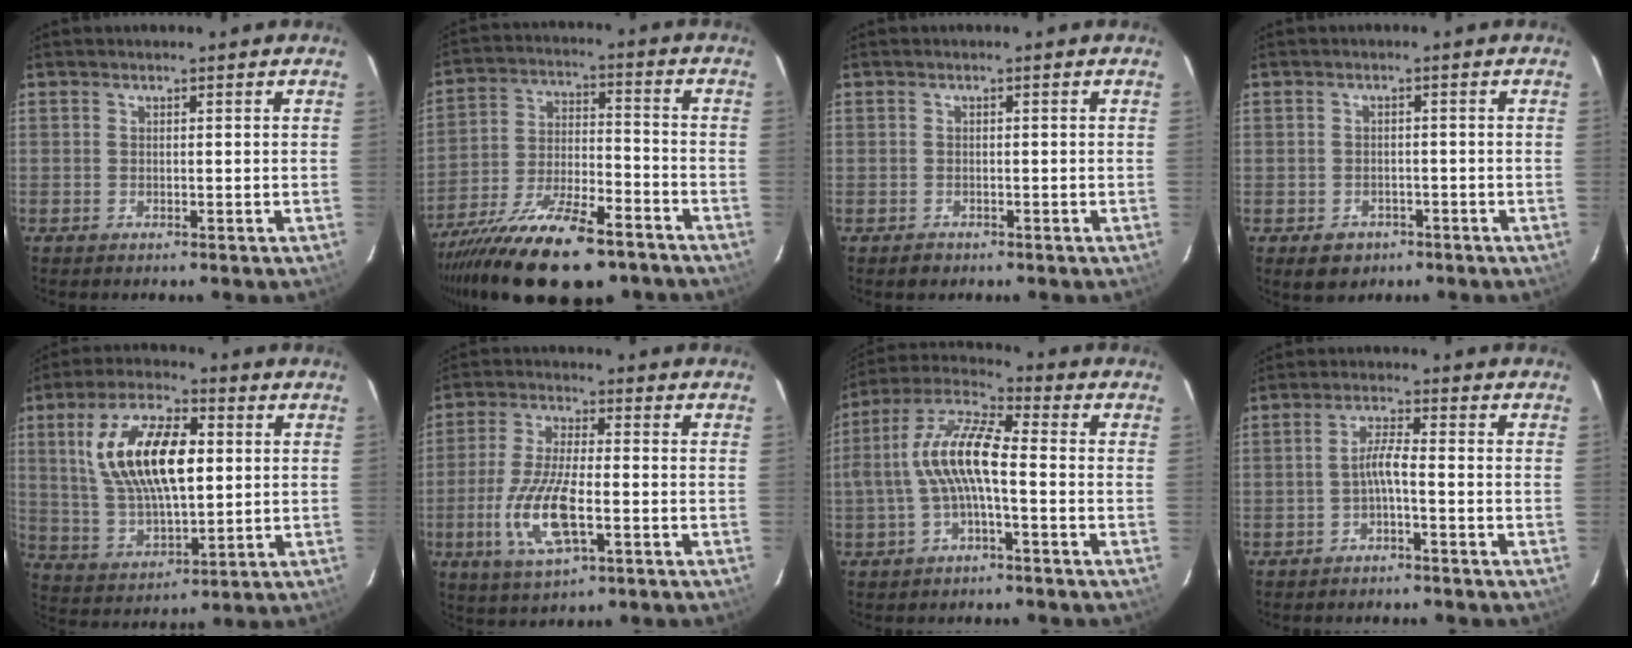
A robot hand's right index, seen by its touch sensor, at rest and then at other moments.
{"total": 22.4, "force": [-16.5, 7.6, 13.2], "torque": [-0.254, -0.039, -0.262]}
{"total": 1.8, "force": [-1.0, 1.4, 0.2], "torque": [-0.006, 0.003, -0.012]}
{"total": 4.5, "force": [-2.1, 3.8, 1.0], "torque": [-0.024, 0.009, -0.021]}
{"total": 17.4, "force": [3.5, 7.9, 15.1], "torque": [-0.290, 0.013, 0.073]}
{"total": 12.2, "force": [-3.5, 4.0, 11.0], "torque": [-0.234, -0.010, -0.067]}
{"total": 10.9, "force": [-1.4, 3.0, 10.4], "torque": [-0.212, 0.016, -0.028]}
{"total": 3.1, "force": [-1.5, 0.1, 2.7], "torque": [-0.060, 0.008, -0.029]}